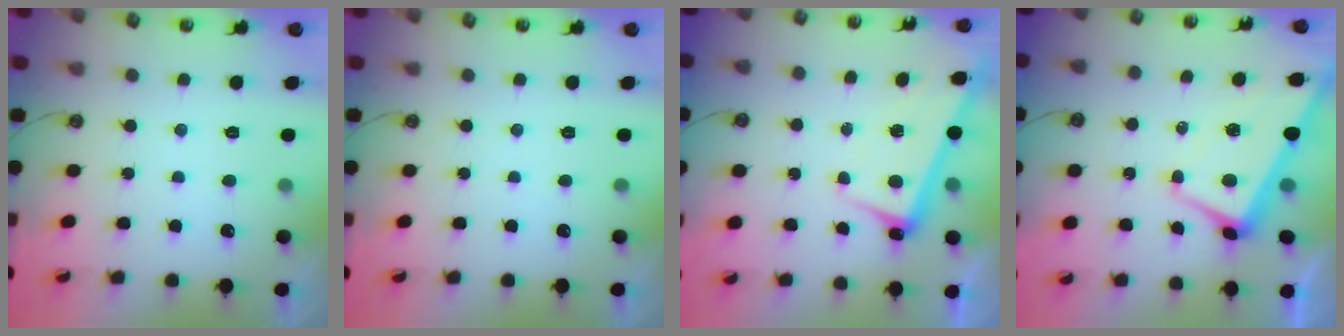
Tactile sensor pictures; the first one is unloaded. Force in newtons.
{"total": 0.0}
{"total": 2.6, "press": 2.4, "slide": 0.9}
{"total": 1.1, "press": 0.6, "slide": 0.9}